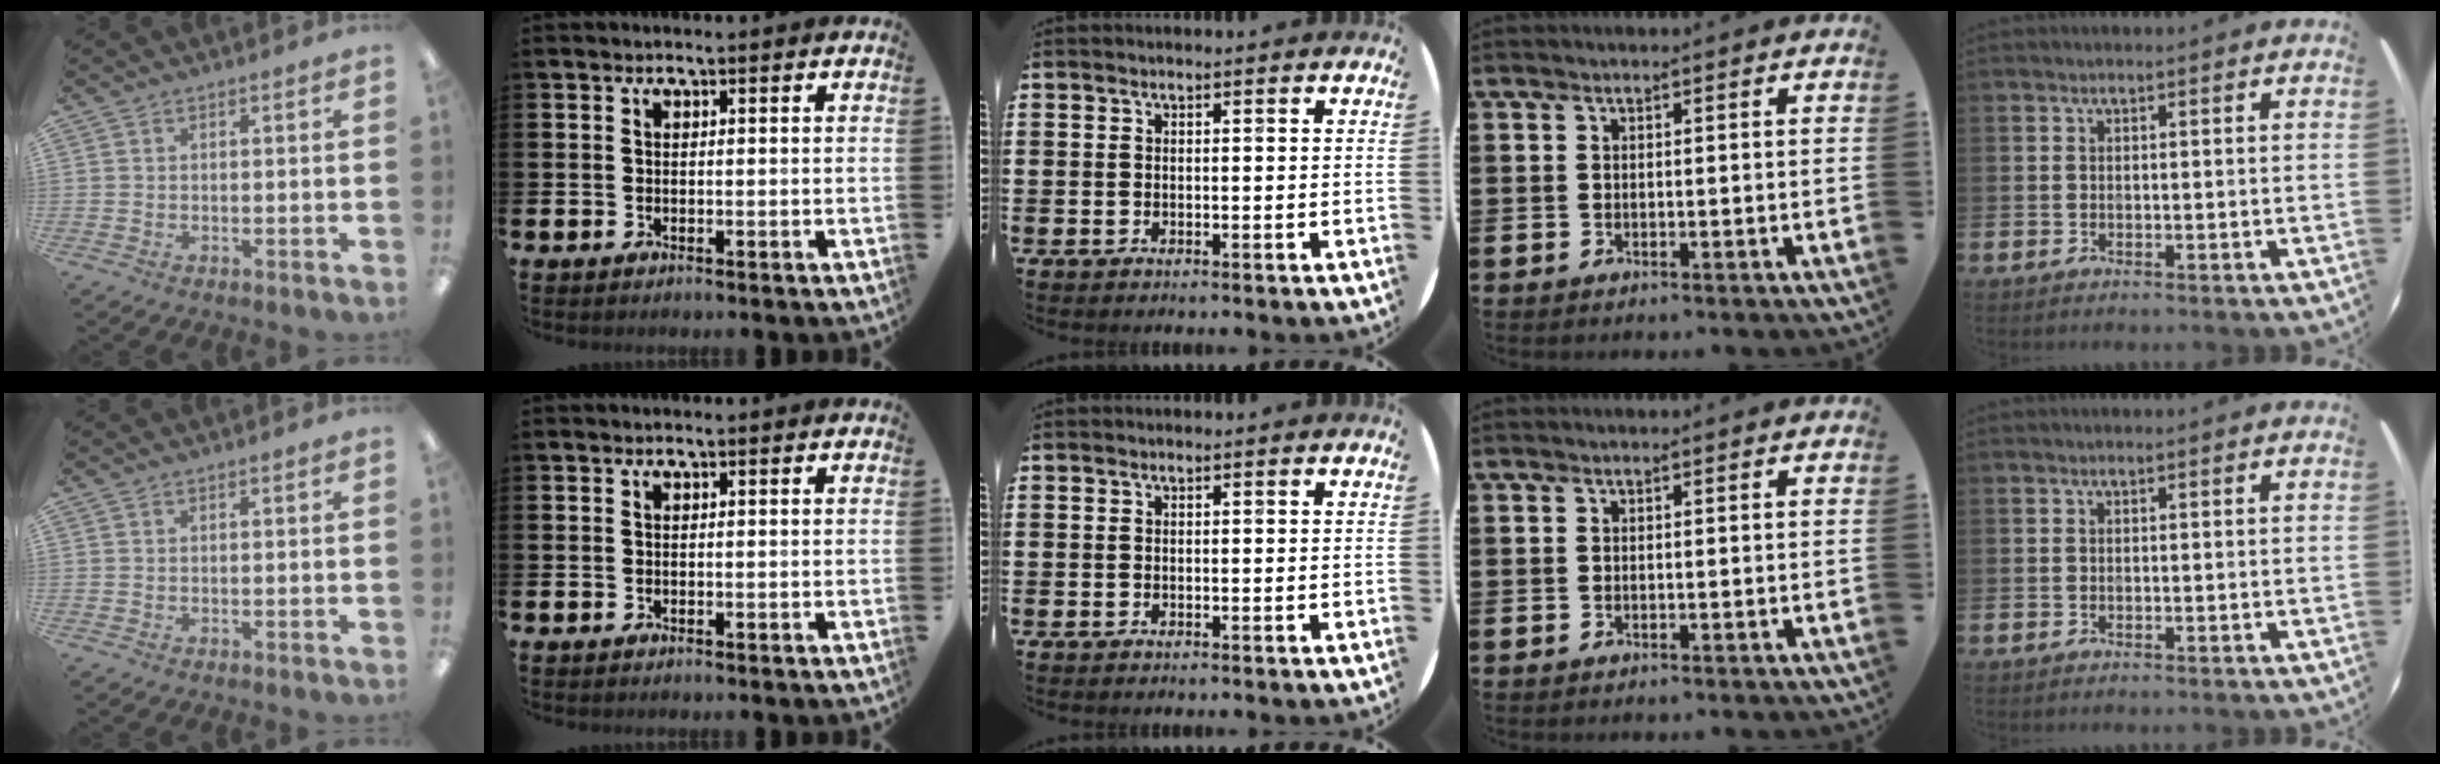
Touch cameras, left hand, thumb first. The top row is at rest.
{}